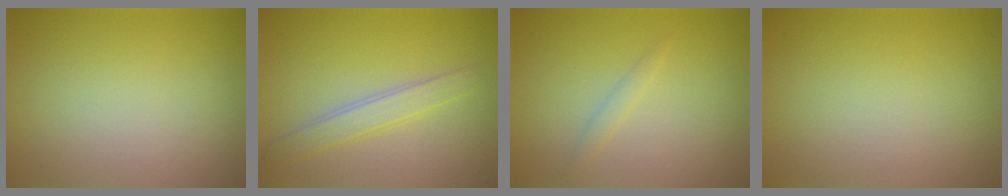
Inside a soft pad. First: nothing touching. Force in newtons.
{"total": 2.4, "press": 2.4, "slide": 0.2}
{"total": 0.8, "press": 0.8, "slide": 0.0}
{"total": 0.0}